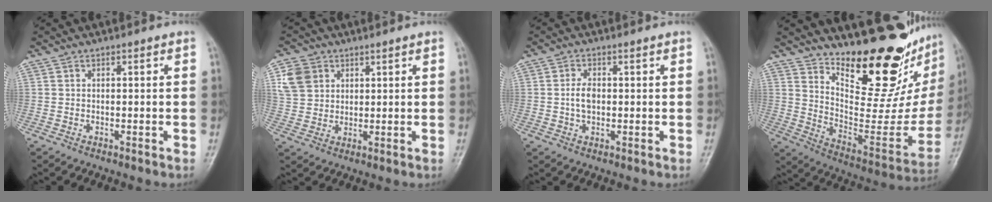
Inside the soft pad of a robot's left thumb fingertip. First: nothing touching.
{"total": 6.4, "force": [2.7, 5.1, 2.8], "torque": [-0.035, -0.004, 0.053]}
{"total": 3.1, "force": [0.1, 1.8, 2.5], "torque": [-0.046, 0.006, 0.000]}
{"total": 26.0, "force": [18.9, 8.7, 15.5], "torque": [-0.188, -0.137, 0.285]}